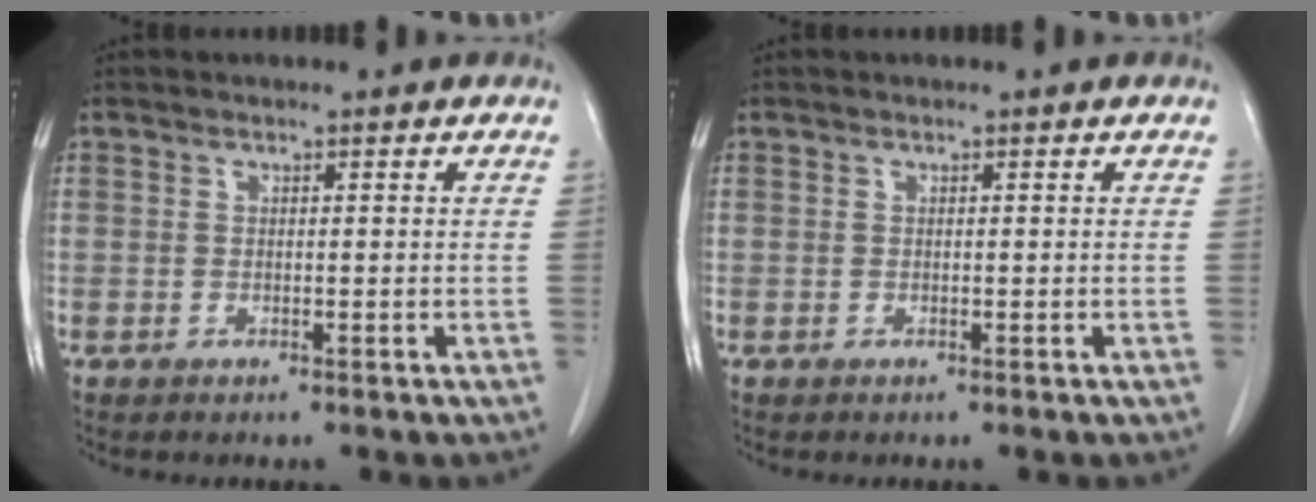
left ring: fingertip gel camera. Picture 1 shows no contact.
{"total": 0.0}